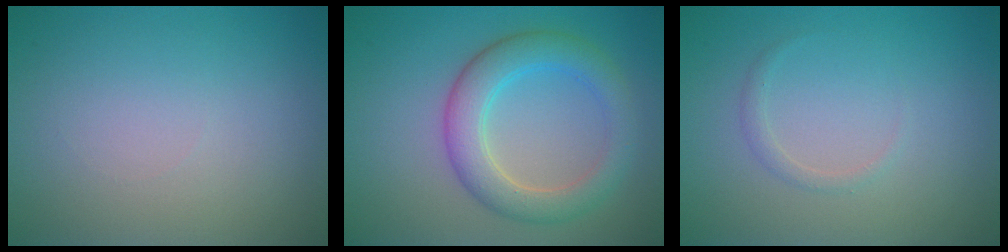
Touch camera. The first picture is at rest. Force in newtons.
{"total": 4.9, "press": 4.9, "slide": 0.0}
{"total": 0.8, "press": 0.8, "slide": 0.2}